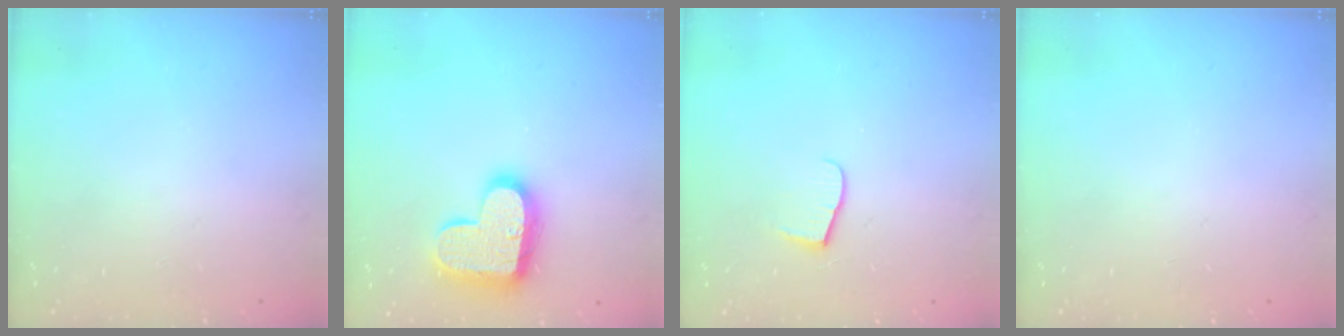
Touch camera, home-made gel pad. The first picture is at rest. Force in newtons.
{"total": 16.9, "press": 16.8, "slide": 1.1}
{"total": 6.5, "press": 6.5, "slide": 0.7}
{"total": 0.0}